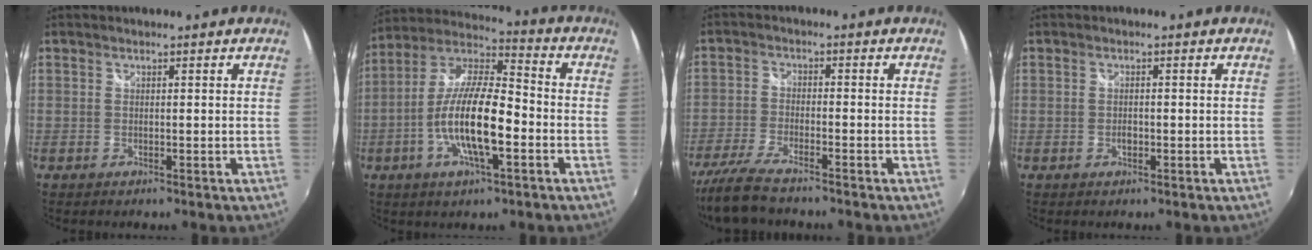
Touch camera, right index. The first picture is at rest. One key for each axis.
{"total": 15.3, "fx": -4.5, "fy": 4.2, "fz": 14.0, "tx": -0.274, "ty": -0.004, "tz": -0.089}
{"total": 9.6, "fx": -8.0, "fy": 2.0, "fz": 5.0, "tx": -0.125, "ty": -0.023, "tz": -0.155}
{"total": 1.2, "fx": -0.4, "fy": 0.8, "fz": 0.8, "tx": -0.015, "ty": 0.001, "tz": -0.009}